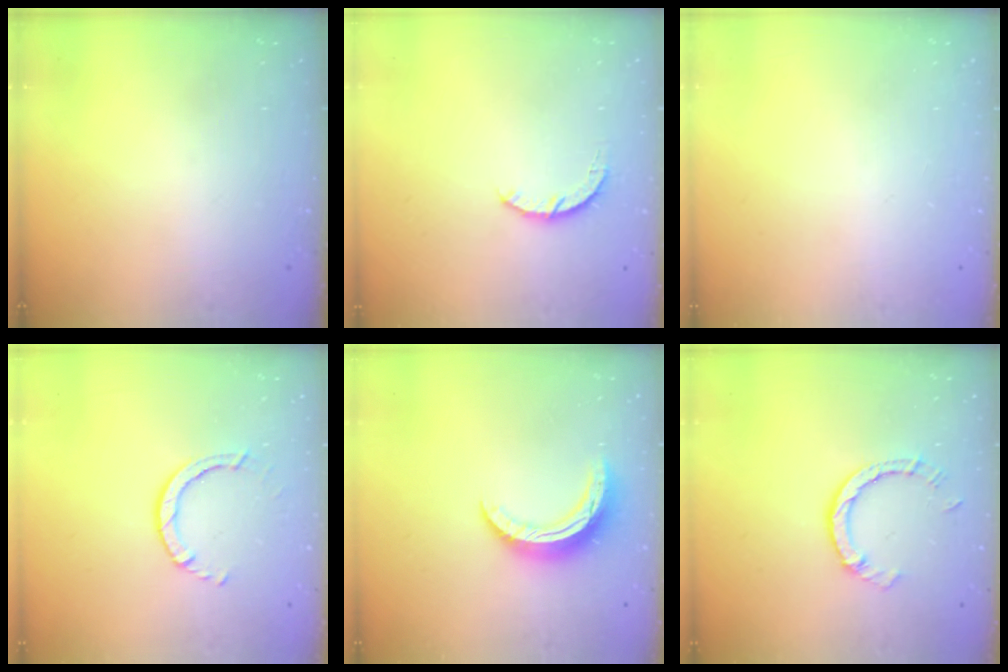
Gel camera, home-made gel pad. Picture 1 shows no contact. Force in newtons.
{"total": 3.0, "press": 3.0, "slide": 0.4}
{"total": 0.0}
{"total": 3.1, "press": 3.1, "slide": 0.3}
{"total": 9.9, "press": 9.9, "slide": 0.5}
{"total": 4.8, "press": 4.8, "slide": 0.4}